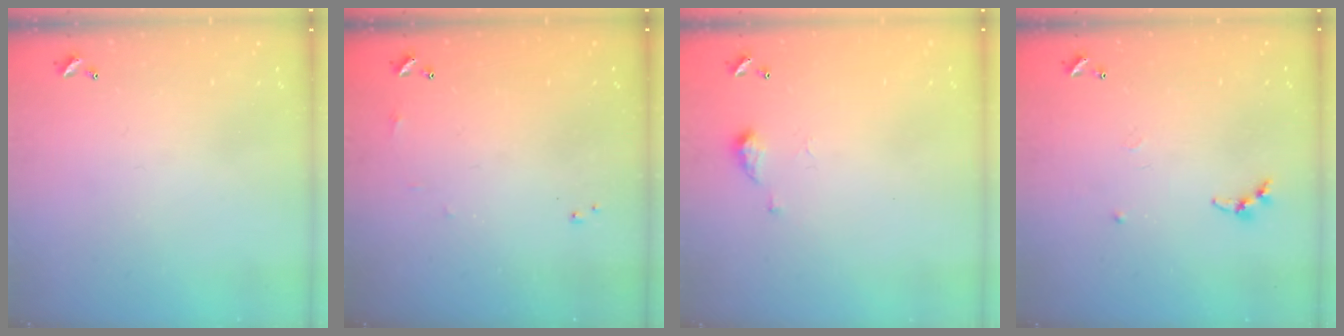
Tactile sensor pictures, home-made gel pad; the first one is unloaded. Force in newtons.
{"total": 7.1, "press": 7.1, "slide": 0.8}
{"total": 3.2, "press": 3.2, "slide": 0.5}
{"total": 7.4, "press": 7.3, "slide": 0.9}